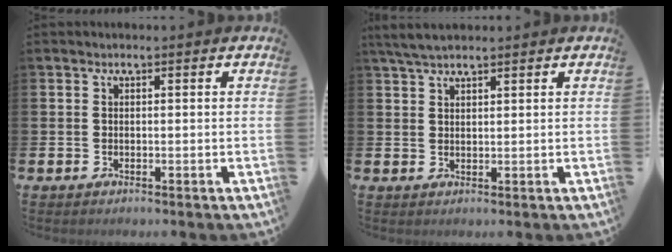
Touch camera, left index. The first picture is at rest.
{"total": 3.5, "force": [3.0, 0.9, 1.5], "torque": [-0.027, -0.006, 0.055]}